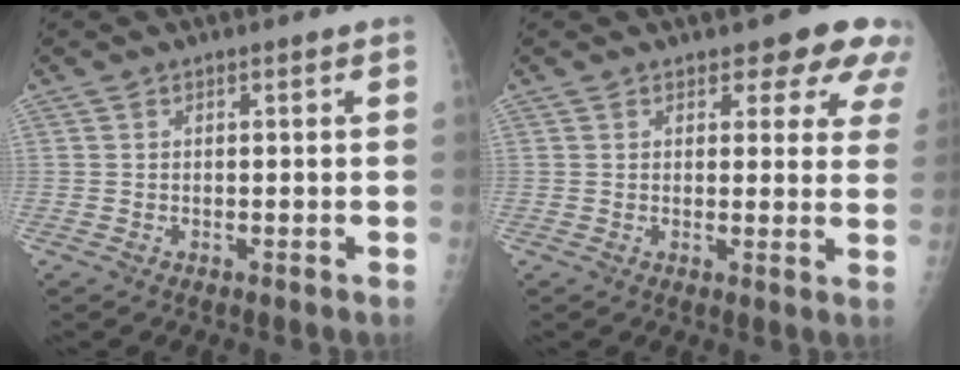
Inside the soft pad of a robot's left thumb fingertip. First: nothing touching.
{"total": 8.4, "force": [6.2, 4.0, 4.1], "torque": [-0.004, -0.028, 0.057]}